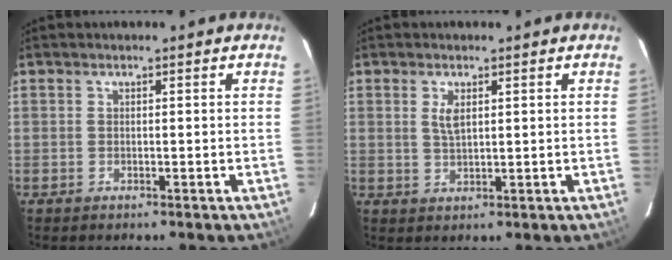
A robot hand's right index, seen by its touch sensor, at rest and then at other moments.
{"total": 2.8, "force": [1.0, 1.2, 2.3], "torque": [-0.045, -0.001, 0.019]}